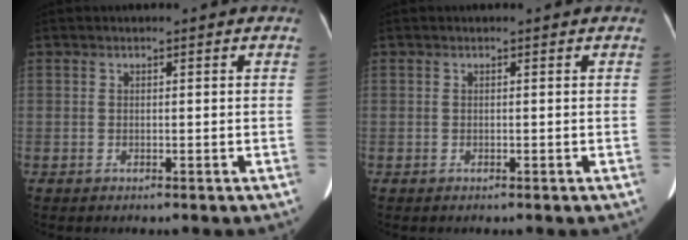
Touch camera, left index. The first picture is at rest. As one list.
[{"total": 0.0}]